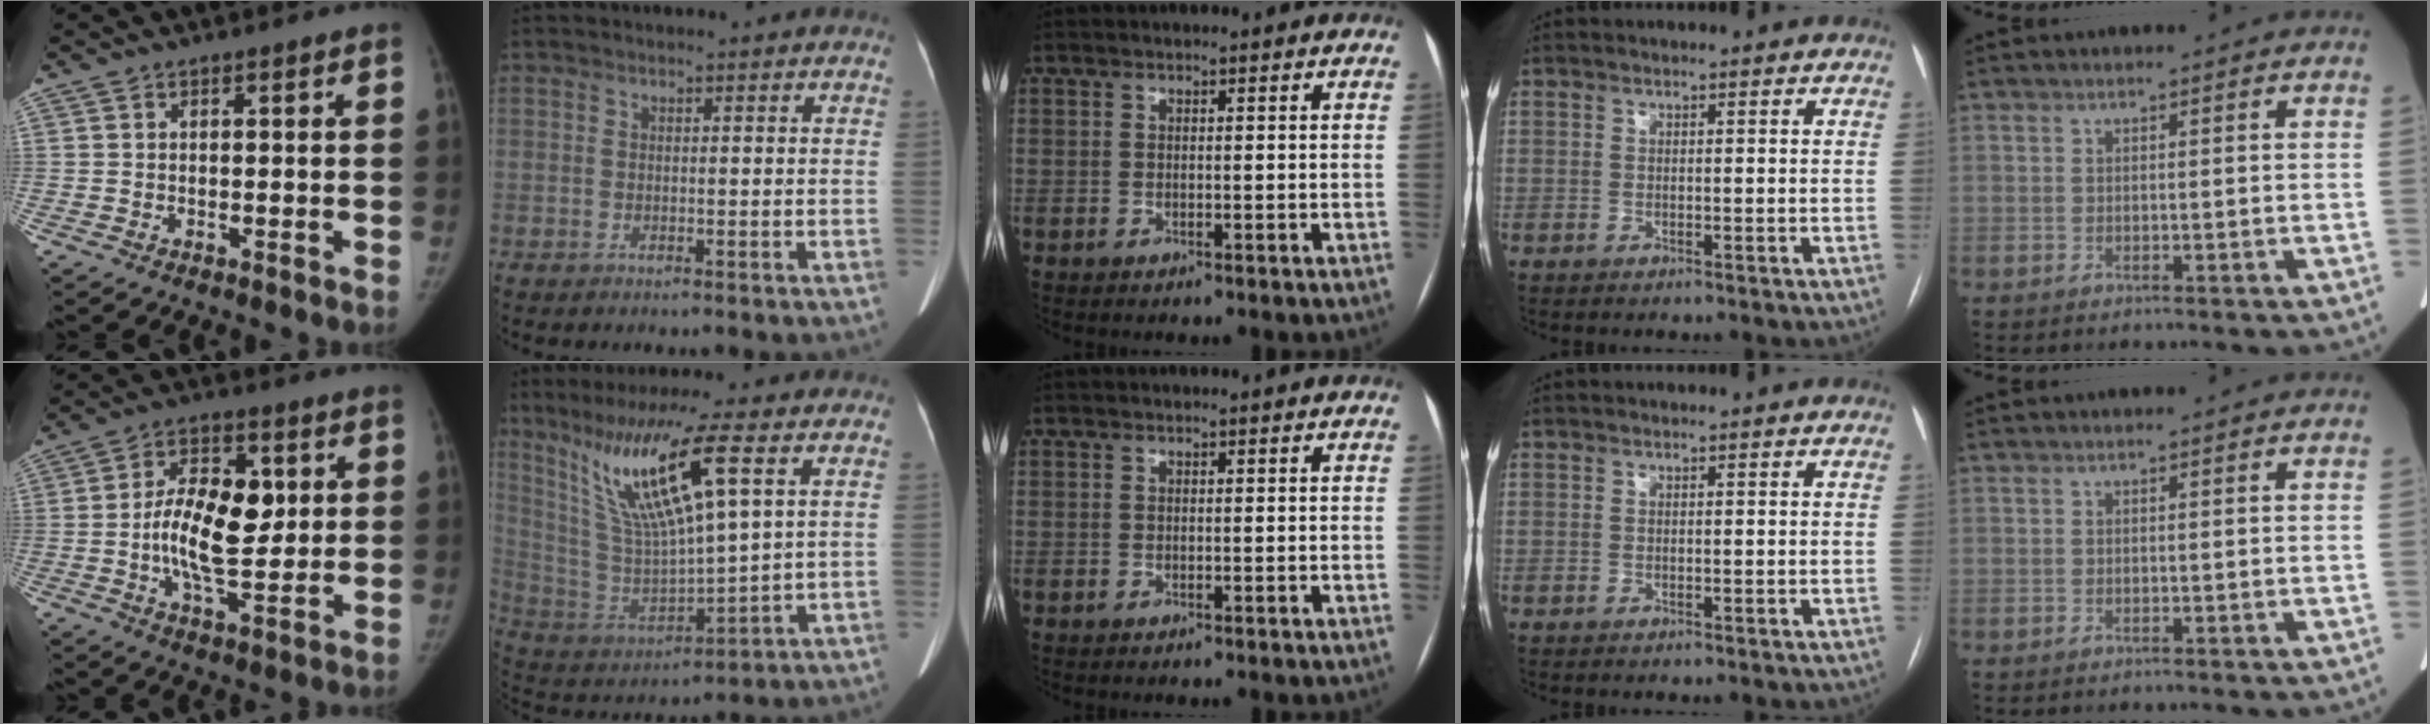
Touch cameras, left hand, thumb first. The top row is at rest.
{"thumb": {"total": 13.1, "force": [0.7, 6.7, 11.2], "torque": [-0.171, -0.001, 0.011]}, "index": {"total": 15.8, "force": [7.4, 1.1, 13.9], "torque": [-0.283, -0.001, 0.145]}}